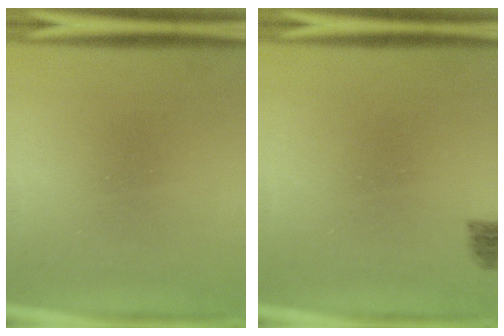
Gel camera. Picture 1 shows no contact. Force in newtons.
{"total": 1.8}